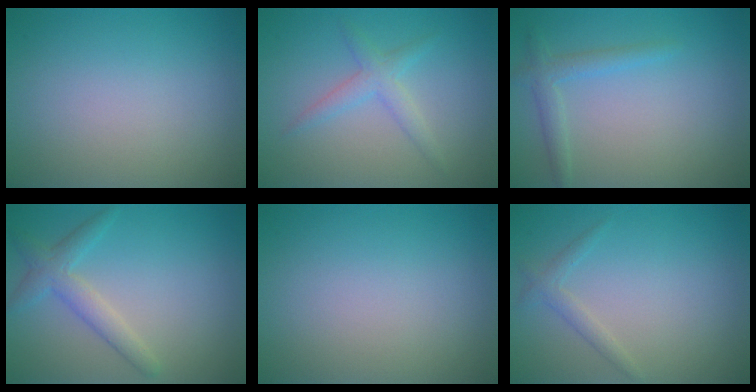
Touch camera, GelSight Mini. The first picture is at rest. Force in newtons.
{"total": 2.1, "press": 2.1, "slide": 0.0}
{"total": 1.9, "press": 1.9, "slide": 0.1}
{"total": 2.7, "press": 2.7, "slide": 0.1}
{"total": 0.0}
{"total": 1.3, "press": 1.3, "slide": 0.1}